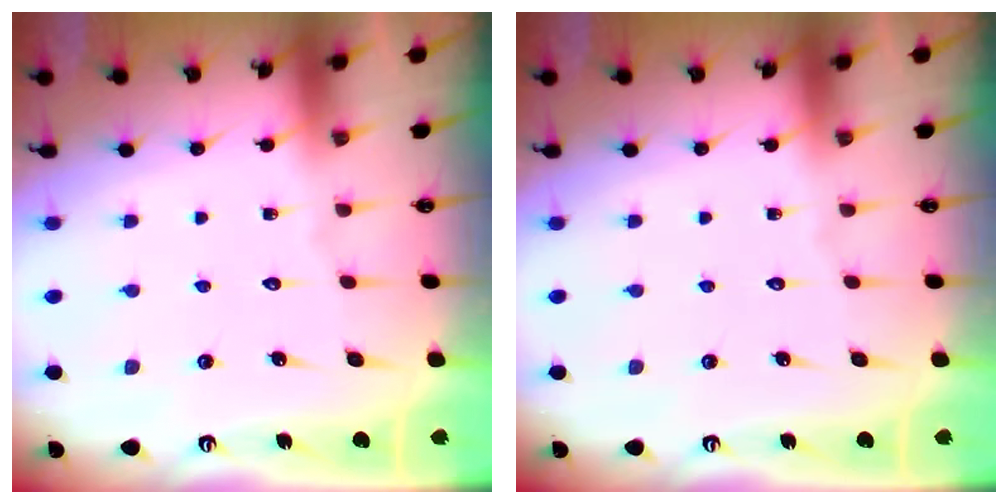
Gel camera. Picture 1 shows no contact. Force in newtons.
{"total": 0.0}